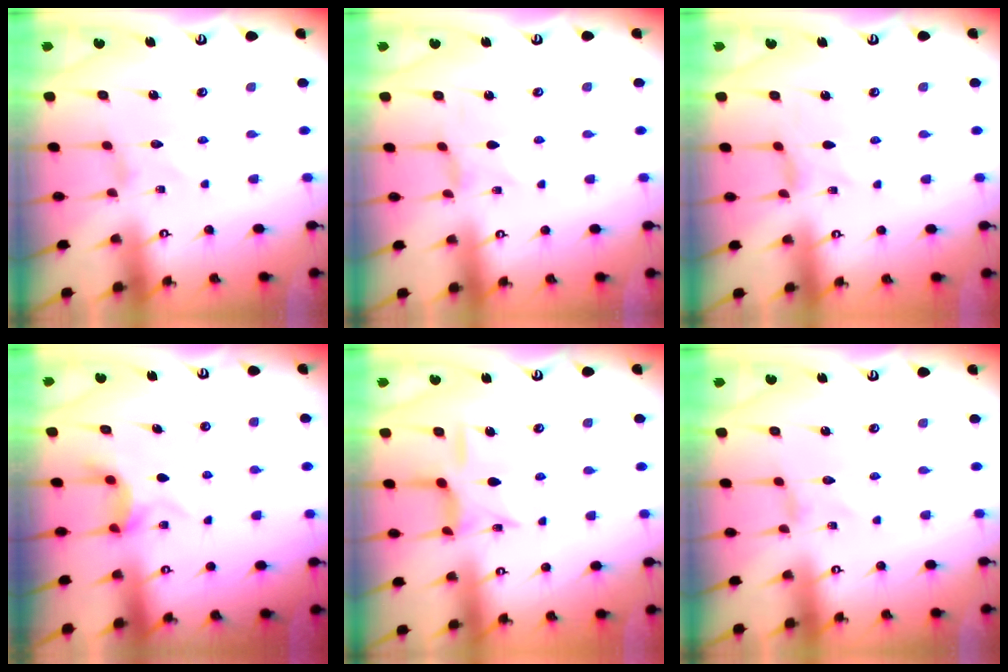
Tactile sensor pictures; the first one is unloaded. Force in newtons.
{"total": 0.0}
{"total": 0.0}
{"total": 5.9, "press": 5.9, "slide": 0.4}
{"total": 11.0, "press": 11.0, "slide": 0.8}
{"total": 0.0}